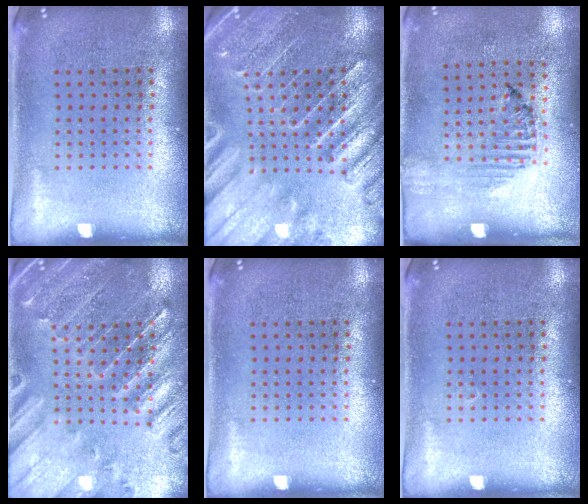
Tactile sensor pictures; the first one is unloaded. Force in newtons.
{"total": 3.2, "press": 3.0, "slide": 1.2}
{"total": 1.2, "press": 1.2, "slide": 0.4}
{"total": 1.1, "press": 1.1, "slide": 0.3}
{"total": 0.0}
{"total": 0.0}